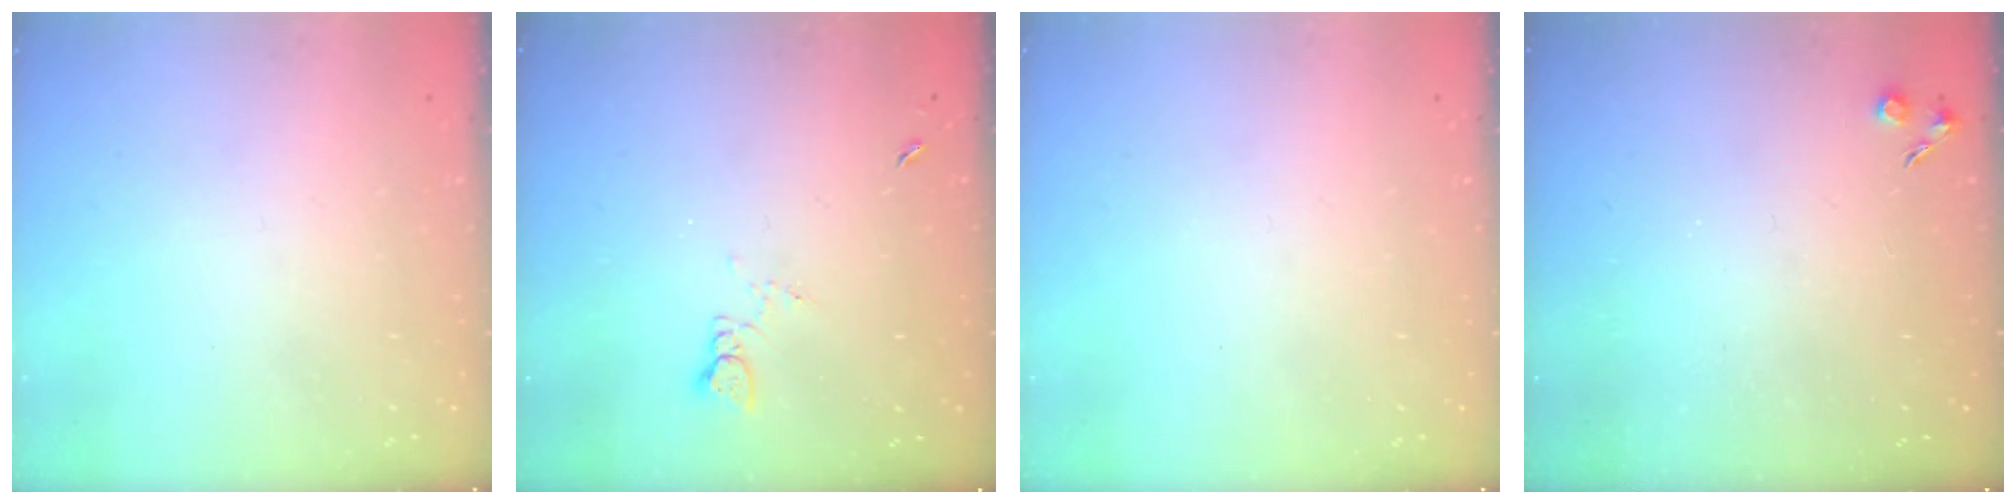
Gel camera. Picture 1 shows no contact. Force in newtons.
{"total": 1.8, "press": 1.7, "slide": 0.3}
{"total": 0.0}
{"total": 3.6, "press": 3.6, "slide": 0.5}